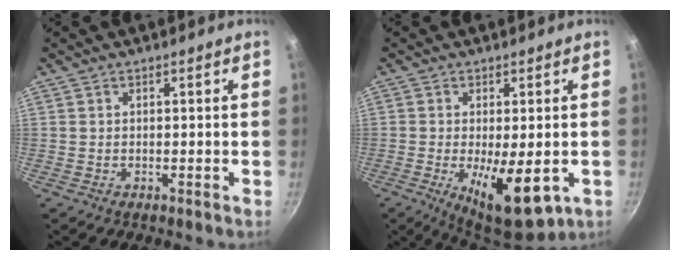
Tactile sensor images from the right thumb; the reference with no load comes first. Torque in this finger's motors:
{"motor_torque": [-0.19, 0.66, 0.05, 0.04, 0.10]}